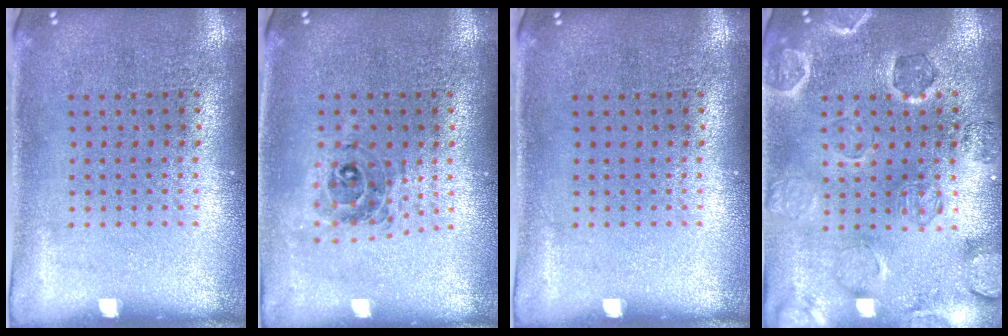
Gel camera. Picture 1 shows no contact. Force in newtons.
{"total": 0.6, "press": 0.6, "slide": 0.2}
{"total": 0.0}
{"total": 1.0, "press": 0.9, "slide": 0.3}